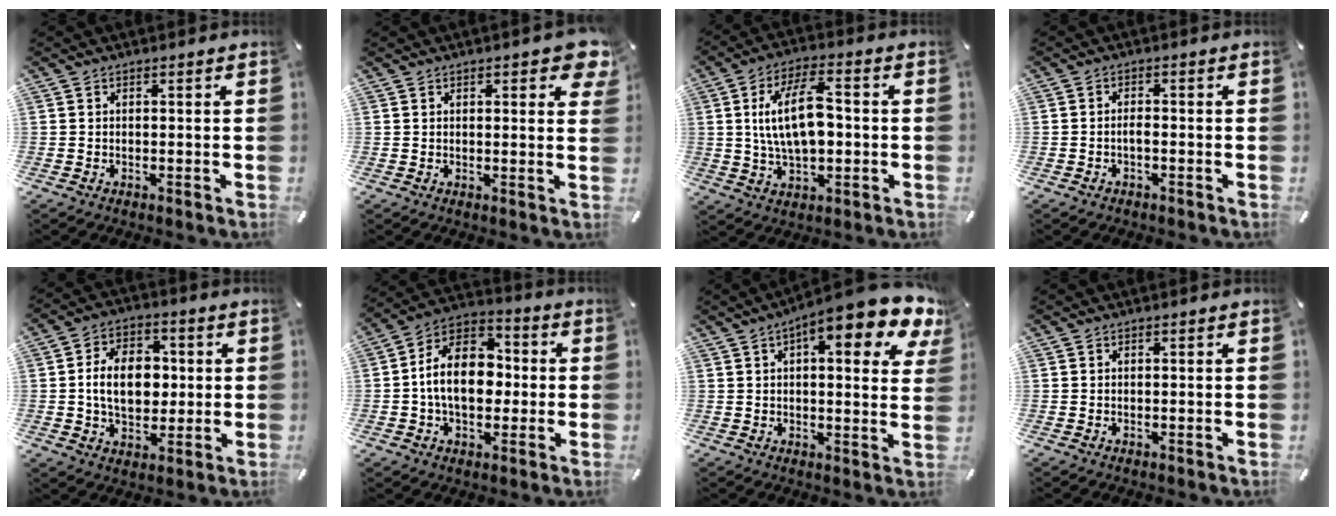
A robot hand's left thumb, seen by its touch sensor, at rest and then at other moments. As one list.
[{"total": 4.8, "force": [2.6, 1.9, 3.5], "torque": [-0.043, -0.012, 0.040]}, {"total": 13.8, "force": [0.7, 7.1, 11.8], "torque": [-0.218, 0.005, 0.014]}, {"total": 1.8, "force": [-0.9, 0.9, 1.3], "torque": [-0.025, 0.004, -0.017]}, {"total": 12.1, "force": [0.3, 8.6, 8.5], "torque": [-0.164, 0.008, 0.004]}, {"total": 13.2, "force": [-1.0, 9.5, 9.1], "torque": [-0.168, 0.012, -0.019]}, {"total": 13.4, "force": [7.8, 3.6, 10.3], "torque": [-0.145, -0.044, 0.123]}, {"total": 0.0}]